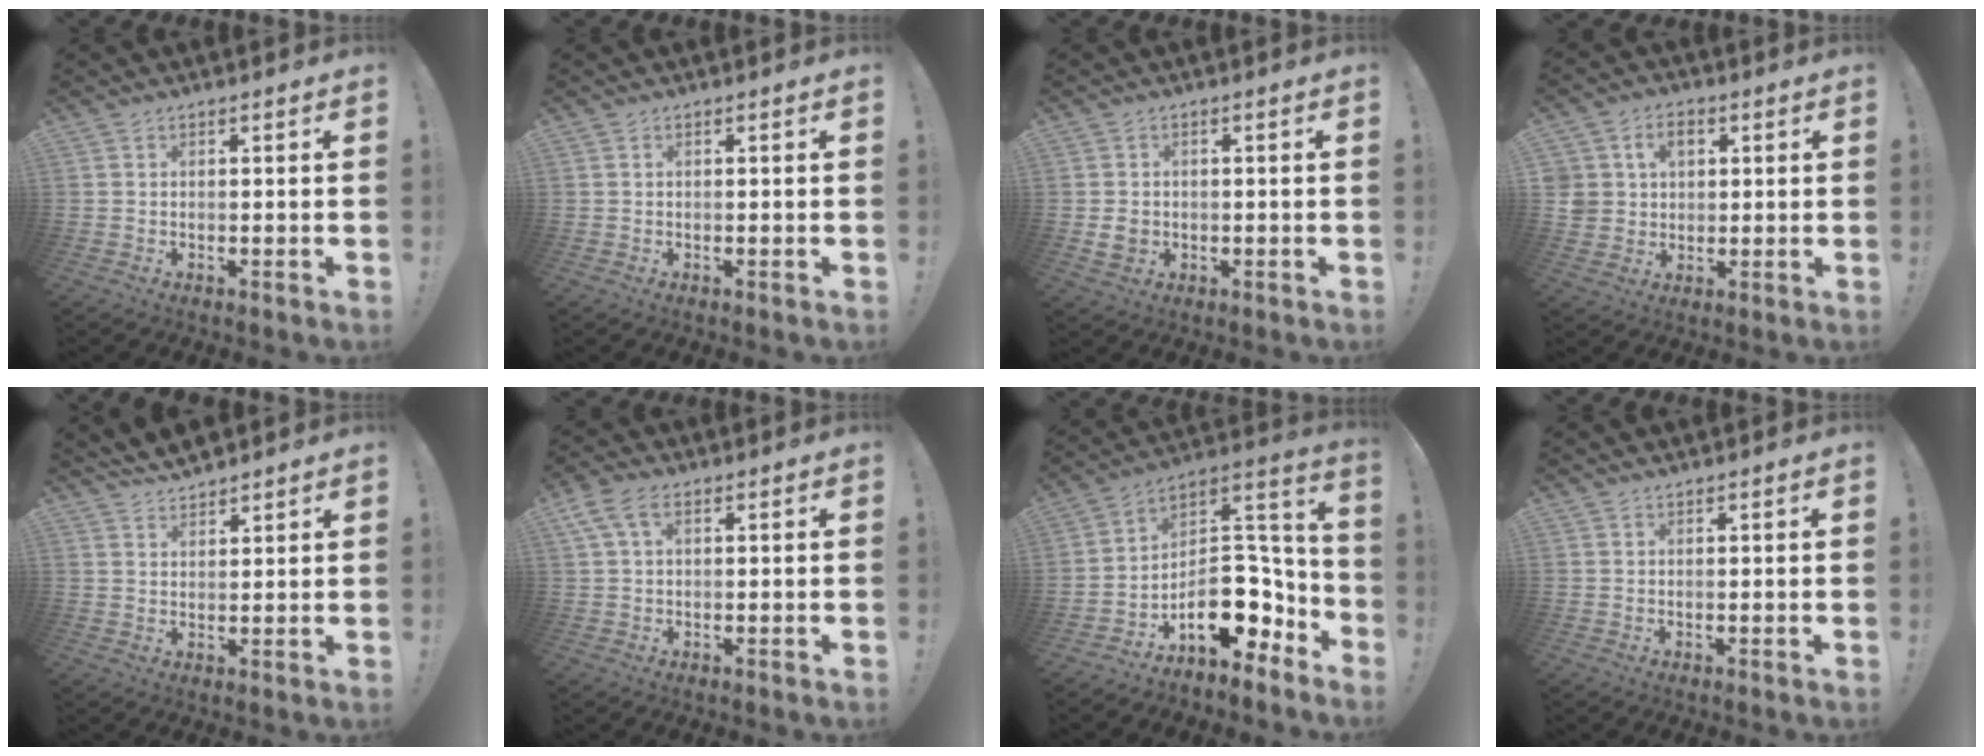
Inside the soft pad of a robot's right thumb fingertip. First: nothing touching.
{"total": 0.0}
{"total": 4.3, "force": [-0.3, 3.7, 2.1], "torque": [-0.028, 0.000, -0.003]}
{"total": 8.1, "force": [2.8, 6.8, 3.4], "torque": [-0.059, -0.010, 0.056]}
{"total": 5.5, "force": [5.0, 1.6, 1.4], "torque": [-0.024, -0.030, 0.094]}
{"total": 6.3, "force": [2.5, 3.5, 4.6], "torque": [-0.097, 0.004, 0.048]}
{"total": 16.2, "force": [-5.5, 10.5, 11.2], "torque": [-0.129, 0.020, -0.078]}
{"total": 0.8, "force": [0.8, -0.1, 0.0], "torque": [0.009, -0.005, 0.013]}